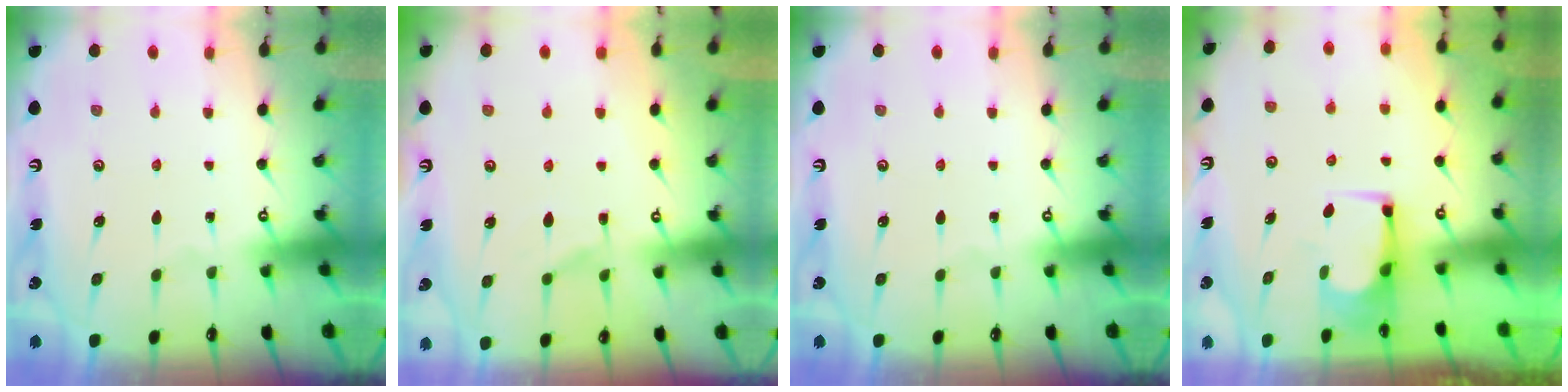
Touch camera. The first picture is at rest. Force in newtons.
{"total": 1.8, "press": 1.0, "slide": 1.5}
{"total": 0.0}
{"total": 2.1, "press": 2.1, "slide": 0.2}